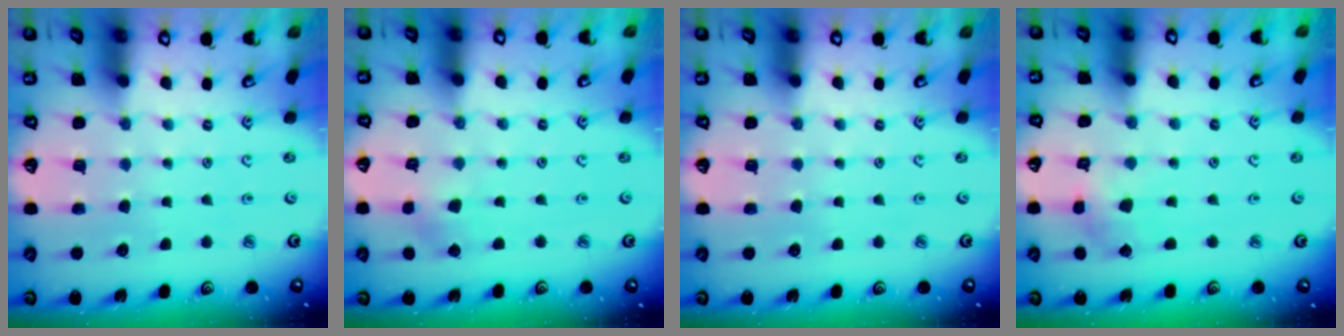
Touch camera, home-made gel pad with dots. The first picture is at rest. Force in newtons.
{"total": 1.9, "press": 1.9, "slide": 0.2}
{"total": 0.0}
{"total": 2.4, "press": 2.4, "slide": 0.2}